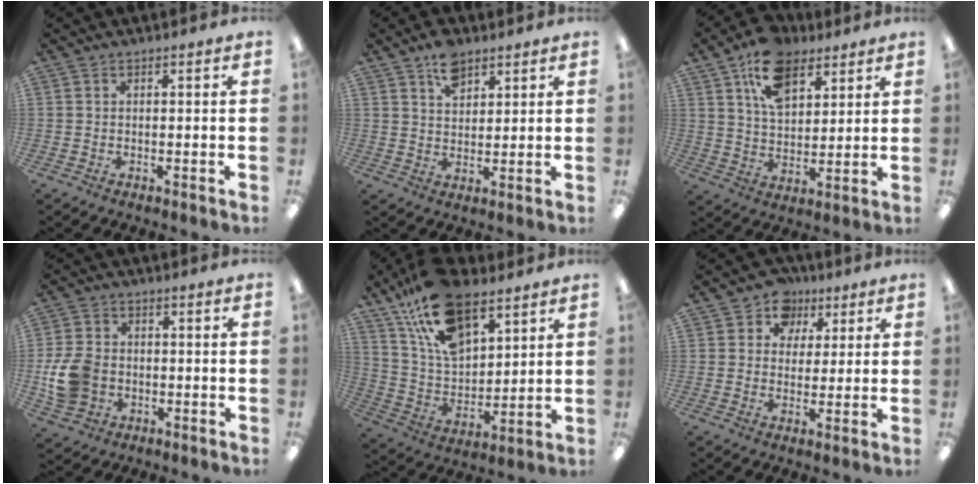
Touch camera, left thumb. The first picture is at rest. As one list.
[{"total": 7.0, "force": [4.8, 3.9, 3.3], "torque": [-0.056, -0.014, 0.085]}, {"total": 13.8, "force": [8.3, 8.2, 7.4], "torque": [-0.129, -0.022, 0.154]}, {"total": 10.3, "force": [-1.5, 8.2, 6.0], "torque": [-0.134, 0.016, -0.025]}, {"total": 19.5, "force": [12.5, 9.8, 11.3], "torque": [-0.221, -0.053, 0.226]}, {"total": 7.5, "force": [3.9, 6.2, 1.5], "torque": [-0.022, -0.023, 0.068]}]